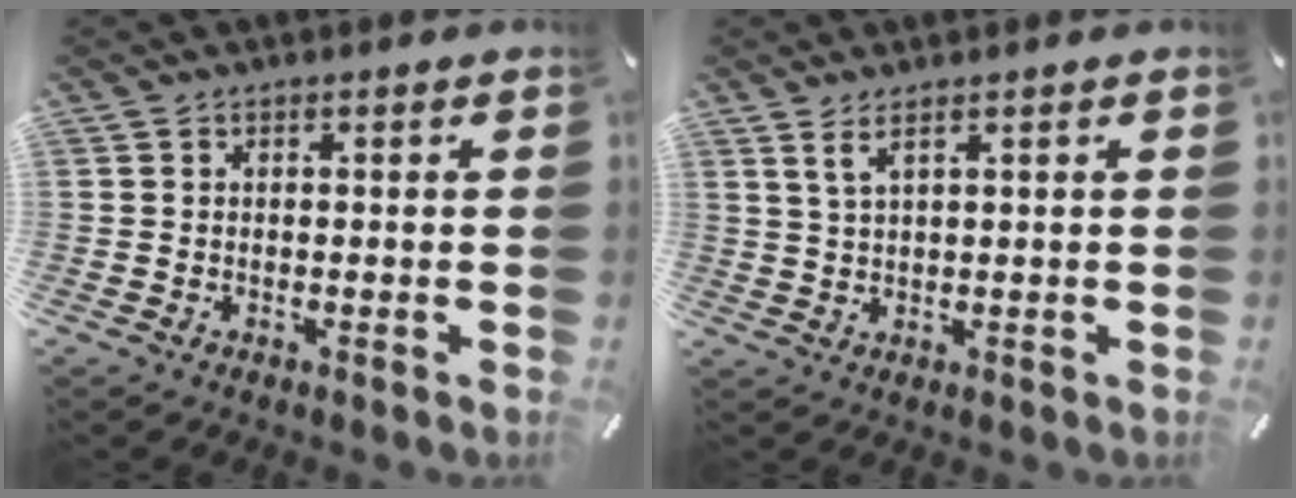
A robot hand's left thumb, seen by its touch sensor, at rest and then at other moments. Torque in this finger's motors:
{"motor_torque": [-0.12, -0.13, -0.04, 0.05, 0.00]}